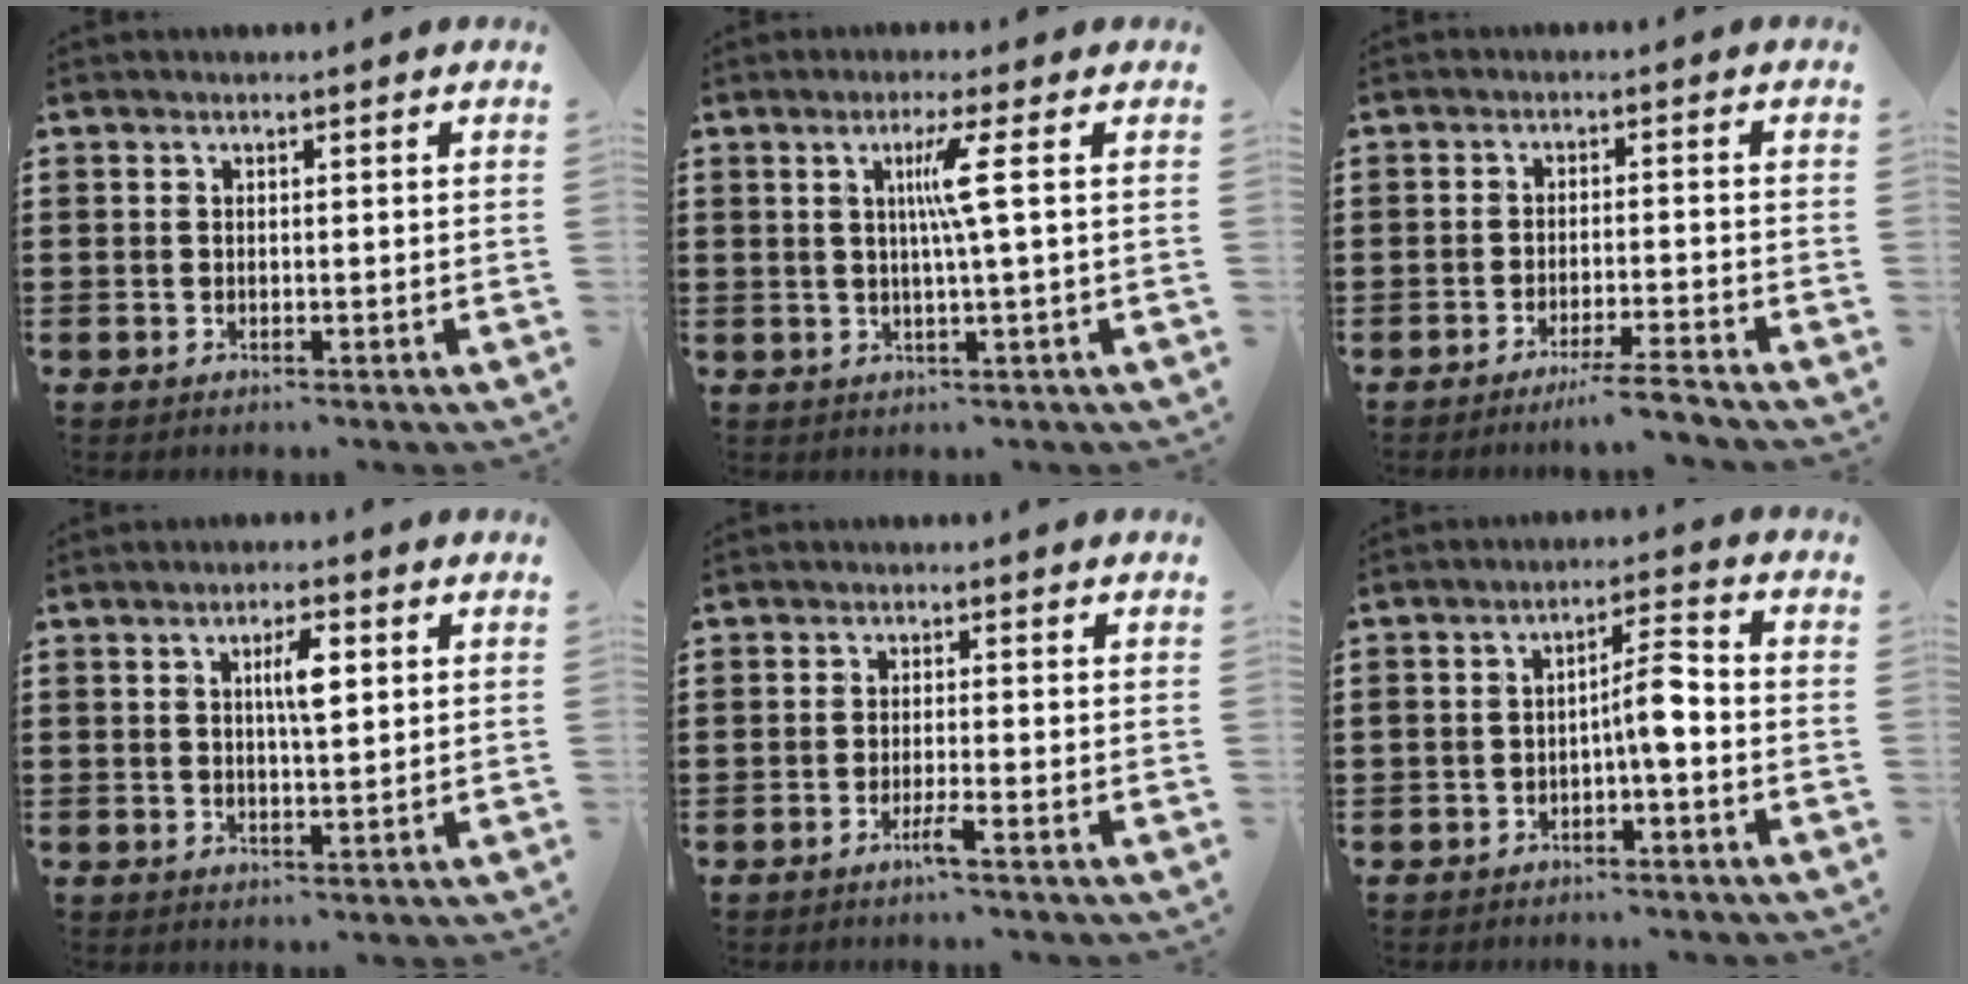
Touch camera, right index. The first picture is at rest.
{"total": 4.8, "force": [0.7, -1.1, 4.6], "torque": [-0.088, -0.007, 0.005]}
{"total": 4.0, "force": [-3.5, -0.7, 1.9], "torque": [-0.028, -0.010, -0.066]}
{"total": 4.4, "force": [1.1, 1.1, 4.1], "torque": [-0.075, 0.006, 0.014]}
{"total": 2.7, "force": [-1.8, -0.3, 2.1], "torque": [-0.040, -0.009, -0.034]}
{"total": 5.0, "force": [-1.6, 1.1, 4.7], "torque": [-0.084, 0.012, -0.034]}